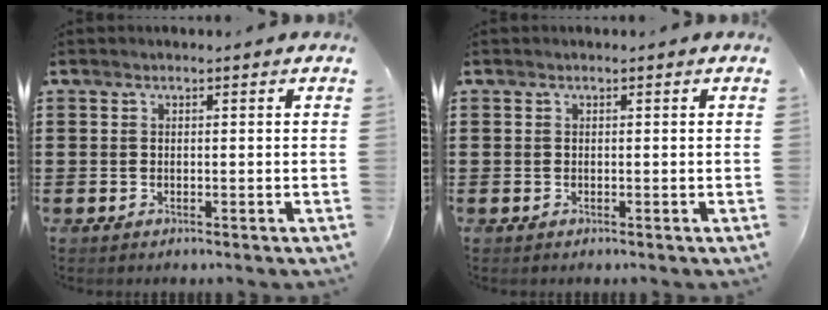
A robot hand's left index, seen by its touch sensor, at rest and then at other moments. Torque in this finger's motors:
{"motor_torque": [0.00, 0.00, 0.00, 0.01]}